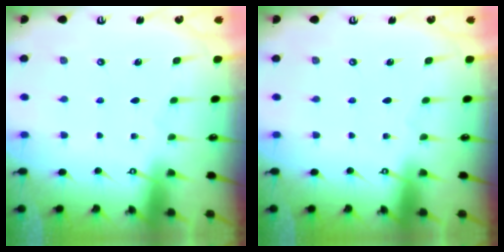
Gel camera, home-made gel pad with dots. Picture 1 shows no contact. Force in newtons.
{"total": 0.0}